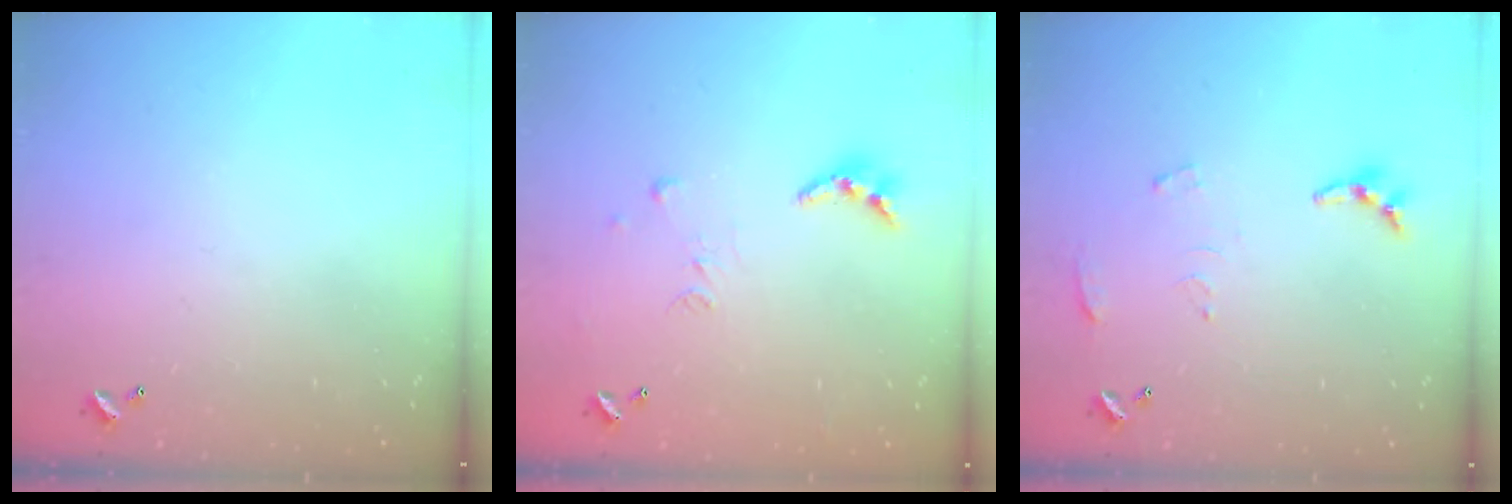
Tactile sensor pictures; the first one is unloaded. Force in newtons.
{"total": 8.1, "press": 8.1, "slide": 0.7}
{"total": 6.2, "press": 6.2, "slide": 0.5}